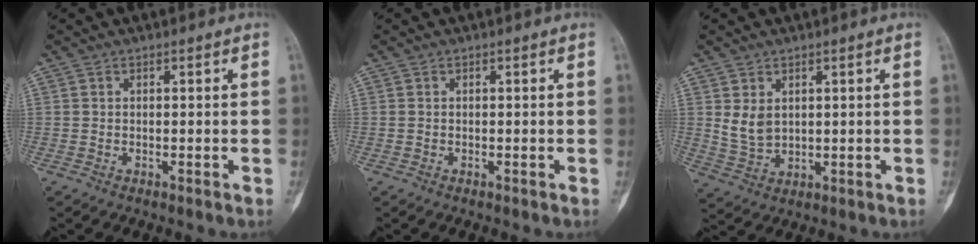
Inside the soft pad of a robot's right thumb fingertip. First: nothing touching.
{"total": 0.0}
{"total": 5.0, "force": [1.6, 3.4, 3.3], "torque": [-0.053, -0.013, 0.046]}